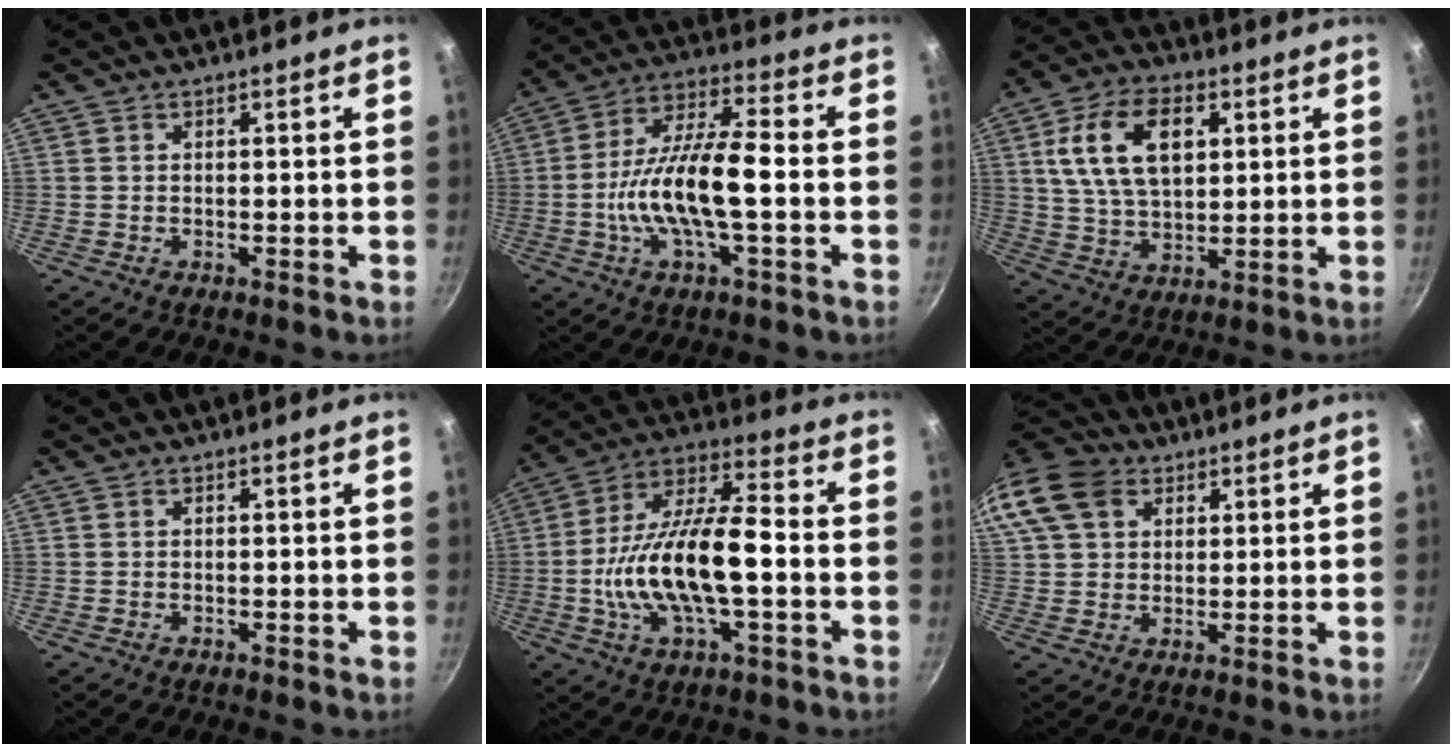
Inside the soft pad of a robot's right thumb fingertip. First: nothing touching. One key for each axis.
{"total": 15.0, "fx": -2.5, "fy": 4.7, "fz": 14.0, "tx": -0.260, "ty": 0.033, "tz": -0.056}
{"total": 14.6, "fx": 4.1, "fy": 8.8, "fz": 10.9, "tx": -0.178, "ty": -0.002, "tz": 0.075}
{"total": 0.0}
{"total": 18.8, "fx": -2.9, "fy": 7.4, "fz": 17.0, "tx": -0.307, "ty": 0.035, "tz": -0.062}
{"total": 17.6, "fx": 7.4, "fy": 13.1, "fz": 9.1, "tx": -0.201, "ty": 0.027, "tz": 0.130}